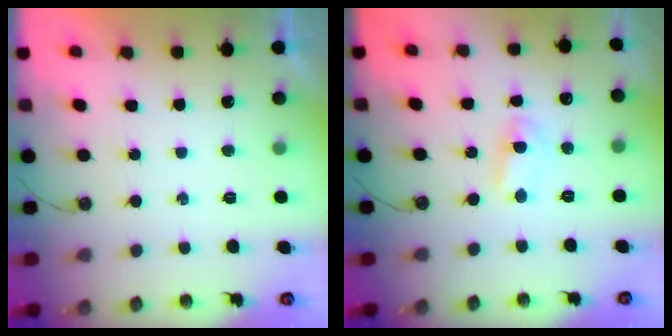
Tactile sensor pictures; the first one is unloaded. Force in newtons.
{"total": 2.8, "press": 2.8, "slide": 0.3}